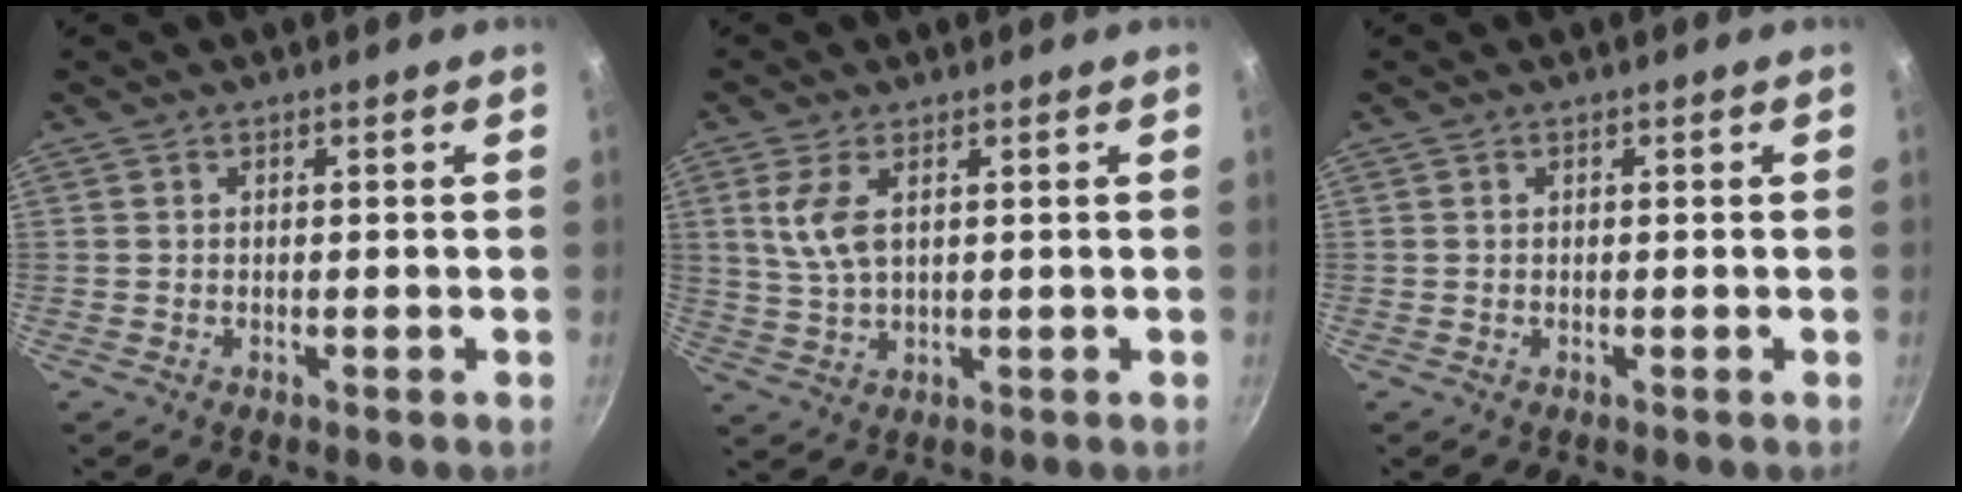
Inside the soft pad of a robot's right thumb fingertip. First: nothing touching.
{"total": 6.2, "force": [2.0, 3.0, 5.1], "torque": [-0.103, -0.011, 0.044]}
{"total": 0.0}